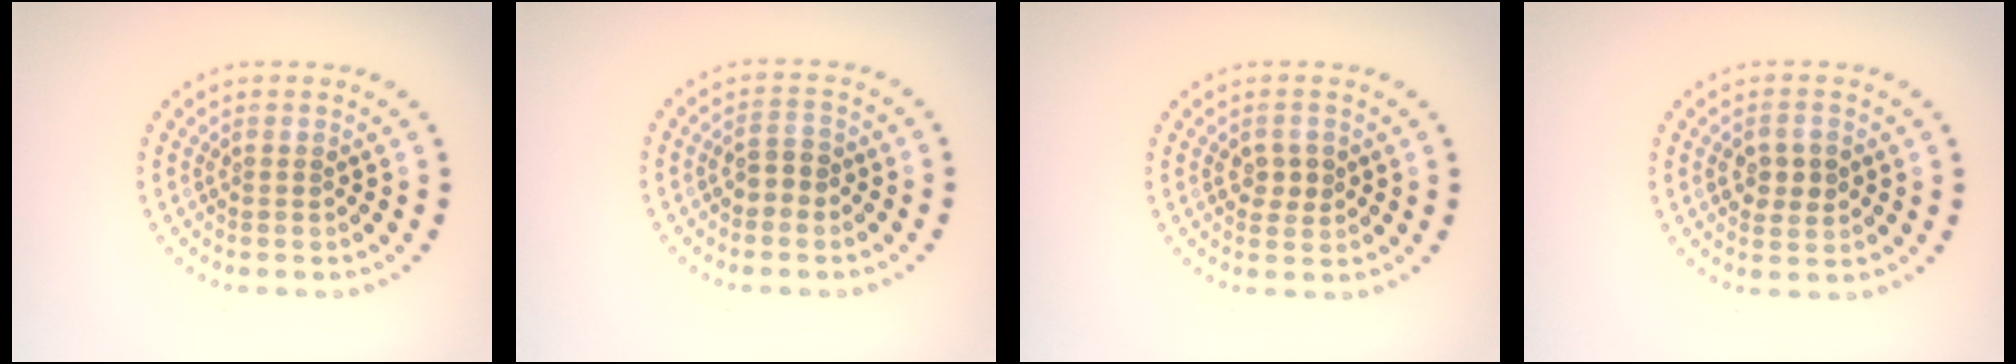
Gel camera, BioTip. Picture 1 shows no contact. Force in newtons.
{"total": 1.9, "press": 1.8, "slide": 0.5}
{"total": 1.8, "press": 1.8, "slide": 0.1}
{"total": 2.7, "press": 2.7, "slide": 0.1}